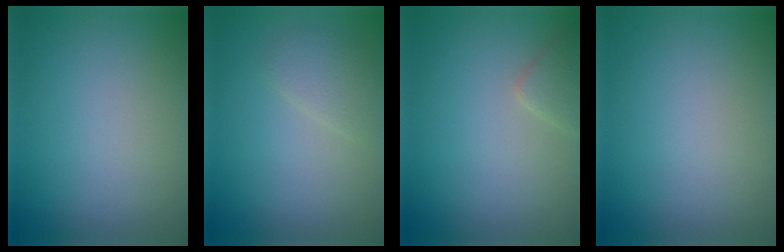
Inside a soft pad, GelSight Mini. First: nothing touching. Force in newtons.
{"total": 1.8, "press": 1.8, "slide": 0.2}
{"total": 1.6, "press": 1.6, "slide": 0.1}
{"total": 0.0}